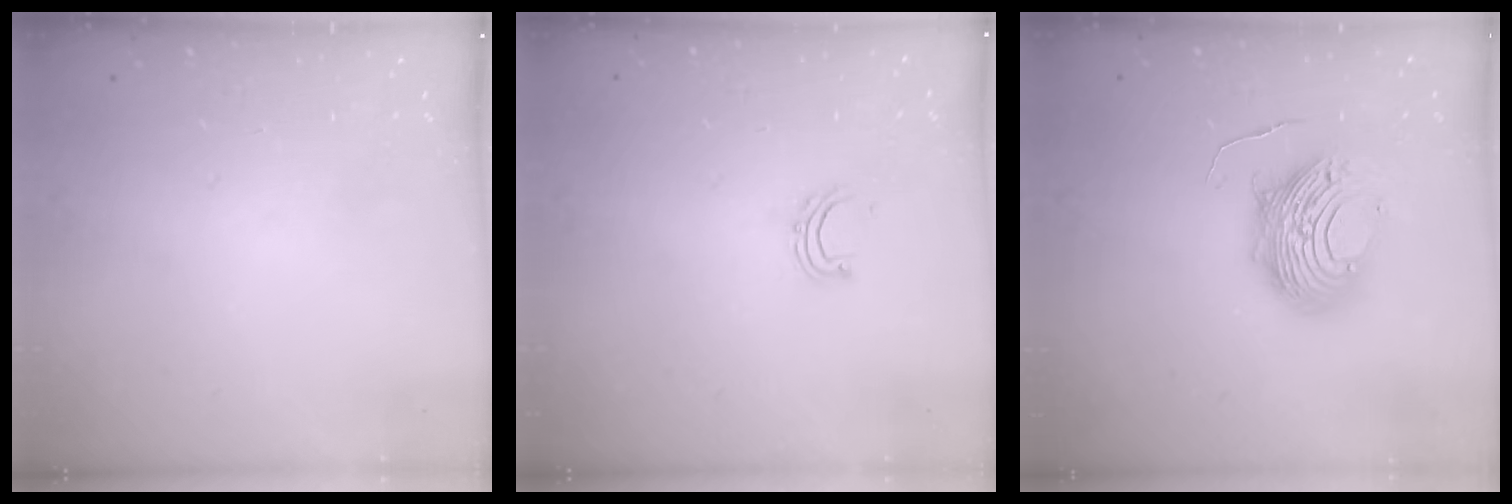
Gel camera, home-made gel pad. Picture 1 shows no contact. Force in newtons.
{"total": 5.1, "press": 5.1, "slide": 0.7}
{"total": 13.5, "press": 13.4, "slide": 1.4}